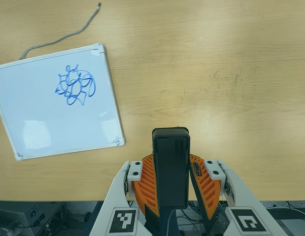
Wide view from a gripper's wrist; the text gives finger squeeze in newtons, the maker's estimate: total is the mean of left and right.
{"total": 6.4, "left": 5.7, "right": 7.2}